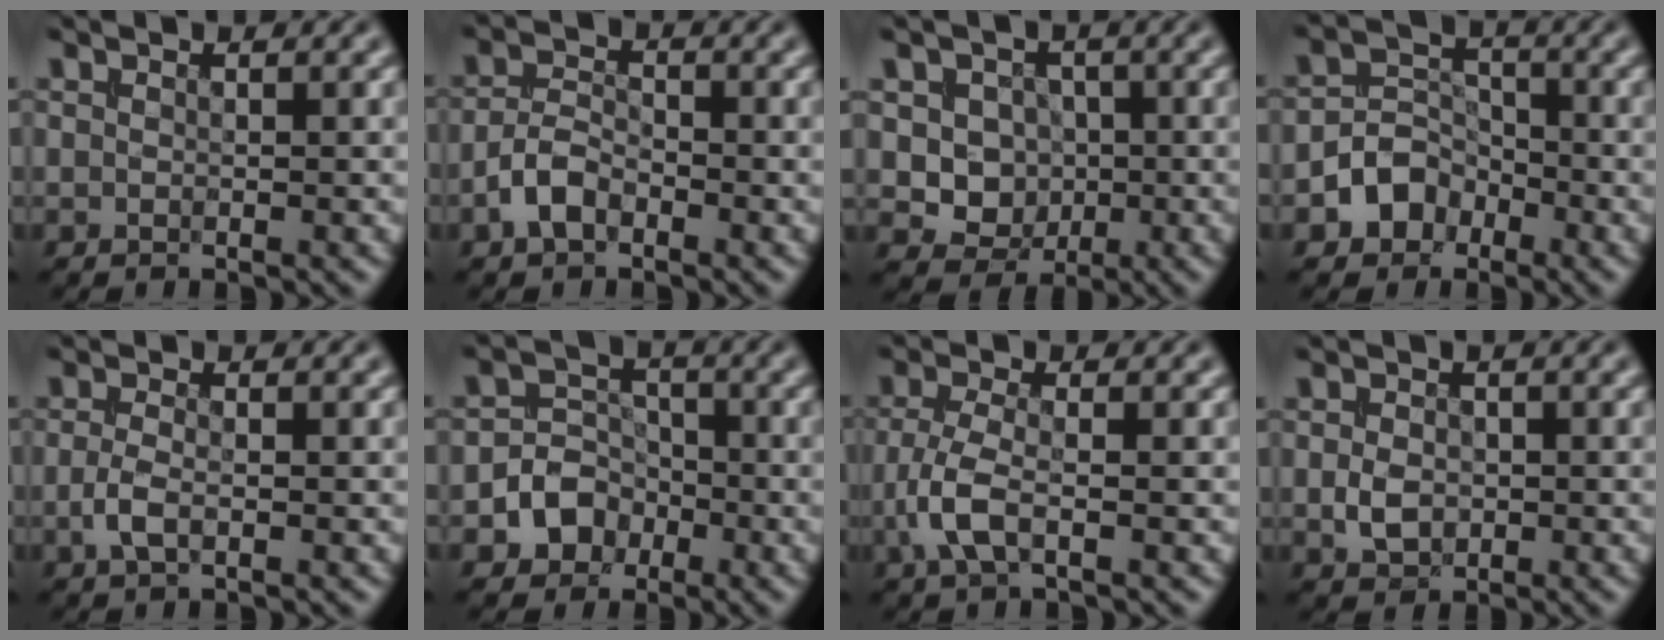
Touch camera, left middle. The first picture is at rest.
{"total": 2.8, "force": [-1.6, 1.5, 1.7], "torque": [-0.032, 0.007, -0.039]}
{"total": 4.3, "force": [-0.1, 3.9, 1.8], "torque": [-0.012, 0.000, -0.016]}
{"total": 3.5, "force": [-1.7, 2.8, 1.1], "torque": [-0.007, 0.007, -0.034]}
{"total": 1.9, "force": [-0.5, 0.9, 1.6], "torque": [-0.035, -0.001, -0.016]}
{"total": 4.0, "force": [-1.7, 3.4, 1.2], "torque": [0.009, 0.006, -0.044]}
{"total": 3.3, "force": [-1.1, 1.4, 2.8], "torque": [-0.068, 0.001, -0.030]}
{"total": 2.4, "force": [-0.3, 1.9, 1.4], "torque": [-0.027, -0.004, -0.009]}